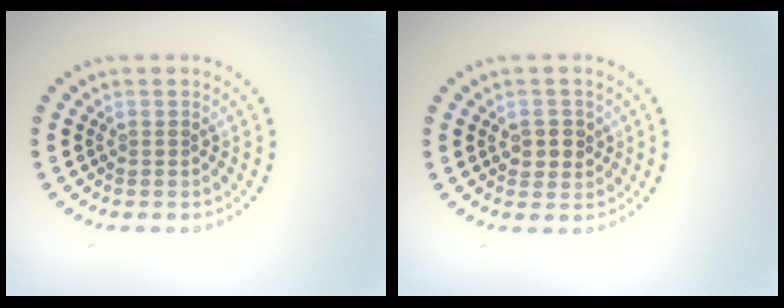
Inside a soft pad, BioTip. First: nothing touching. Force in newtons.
{"total": 2.2, "press": 2.1, "slide": 0.7}